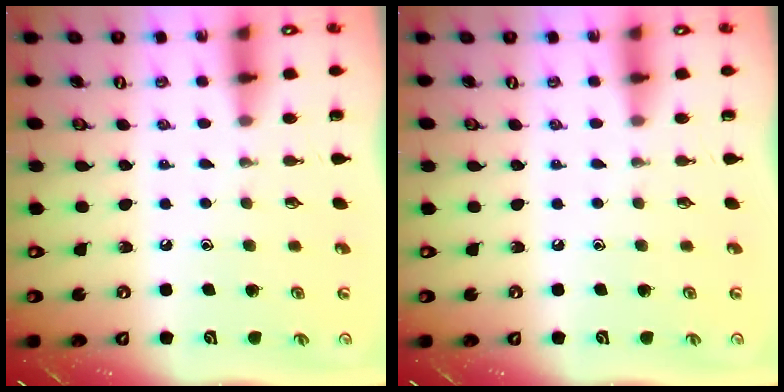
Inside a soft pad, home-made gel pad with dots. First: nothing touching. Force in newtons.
{"total": 0.0}